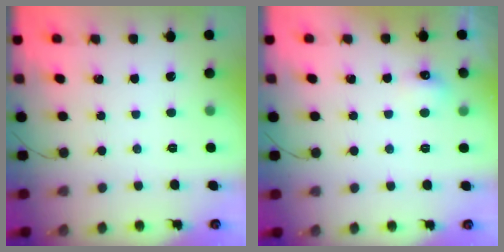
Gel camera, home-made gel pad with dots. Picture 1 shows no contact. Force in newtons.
{"total": 5.1, "press": 4.9, "slide": 1.1}